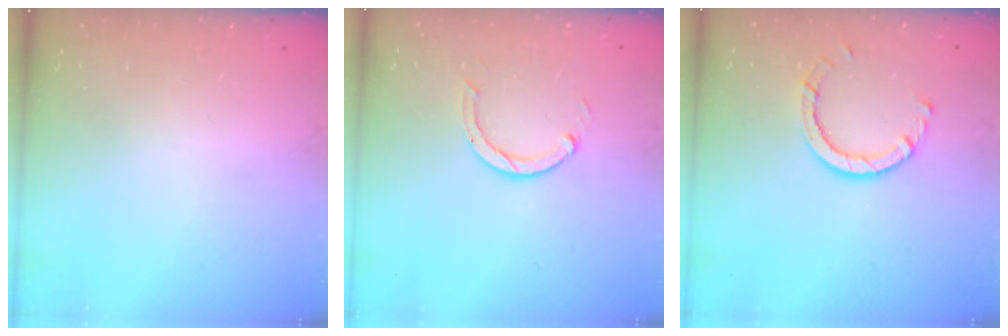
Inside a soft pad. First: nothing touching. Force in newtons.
{"total": 3.0, "press": 3.0, "slide": 0.3}
{"total": 6.3, "press": 6.3, "slide": 0.3}